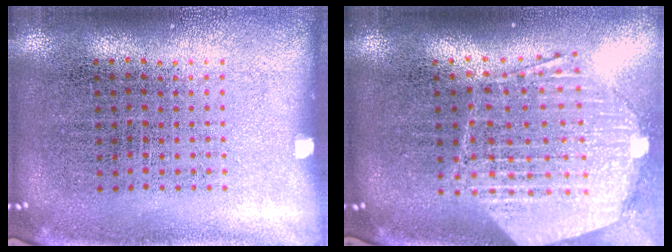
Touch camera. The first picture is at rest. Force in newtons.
{"total": 2.2, "press": 1.9, "slide": 1.1}